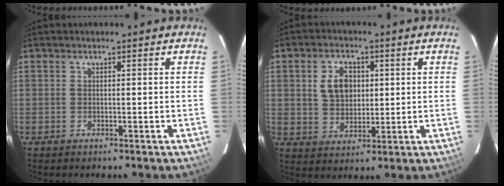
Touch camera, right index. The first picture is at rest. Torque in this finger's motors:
{"motor_torque": [0.17, -0.01, 0.14, 0.06]}